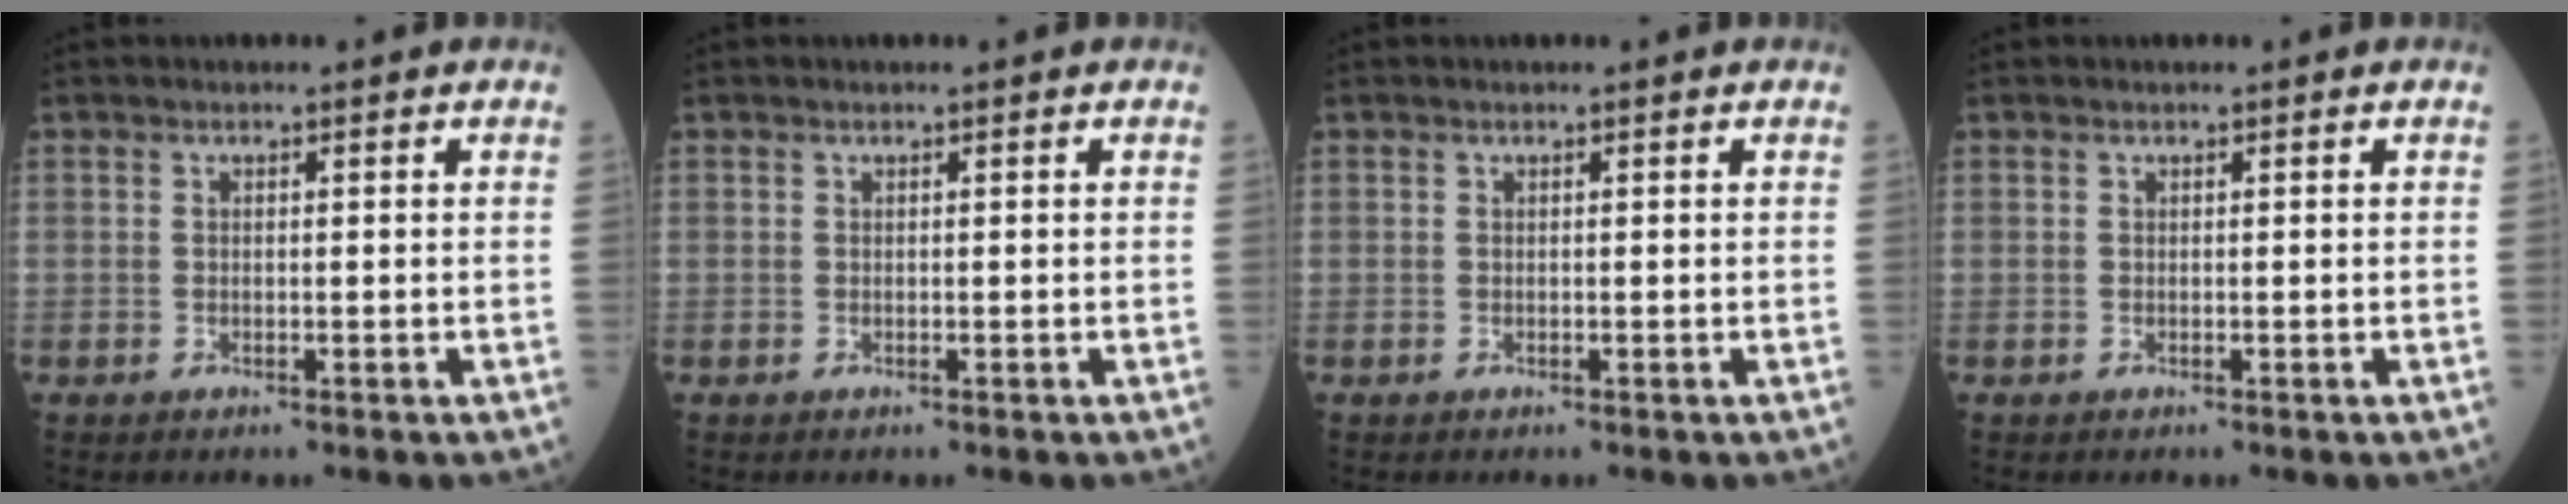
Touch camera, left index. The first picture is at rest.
{"total": 0.0}
{"total": 0.0}
{"total": 0.0}